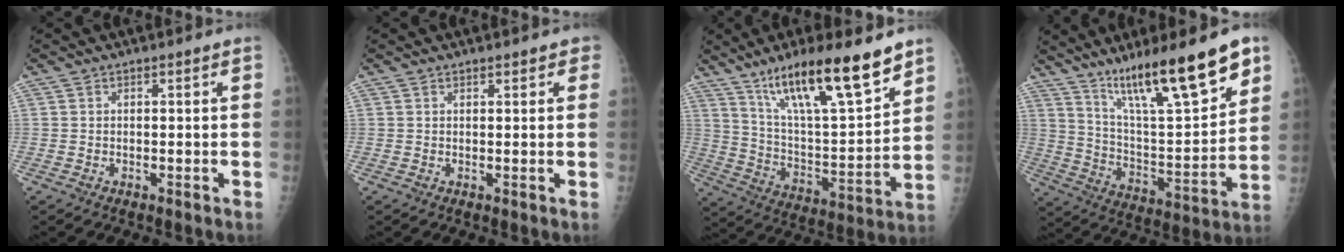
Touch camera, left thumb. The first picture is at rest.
{"total": 2.0, "force": [1.4, 1.0, 1.0], "torque": [0.006, -0.002, 0.012]}
{"total": 21.3, "force": [14.4, 4.3, 15.2], "torque": [-0.236, -0.062, 0.251]}
{"total": 22.6, "force": [14.5, 4.3, 16.8], "torque": [-0.249, -0.062, 0.248]}